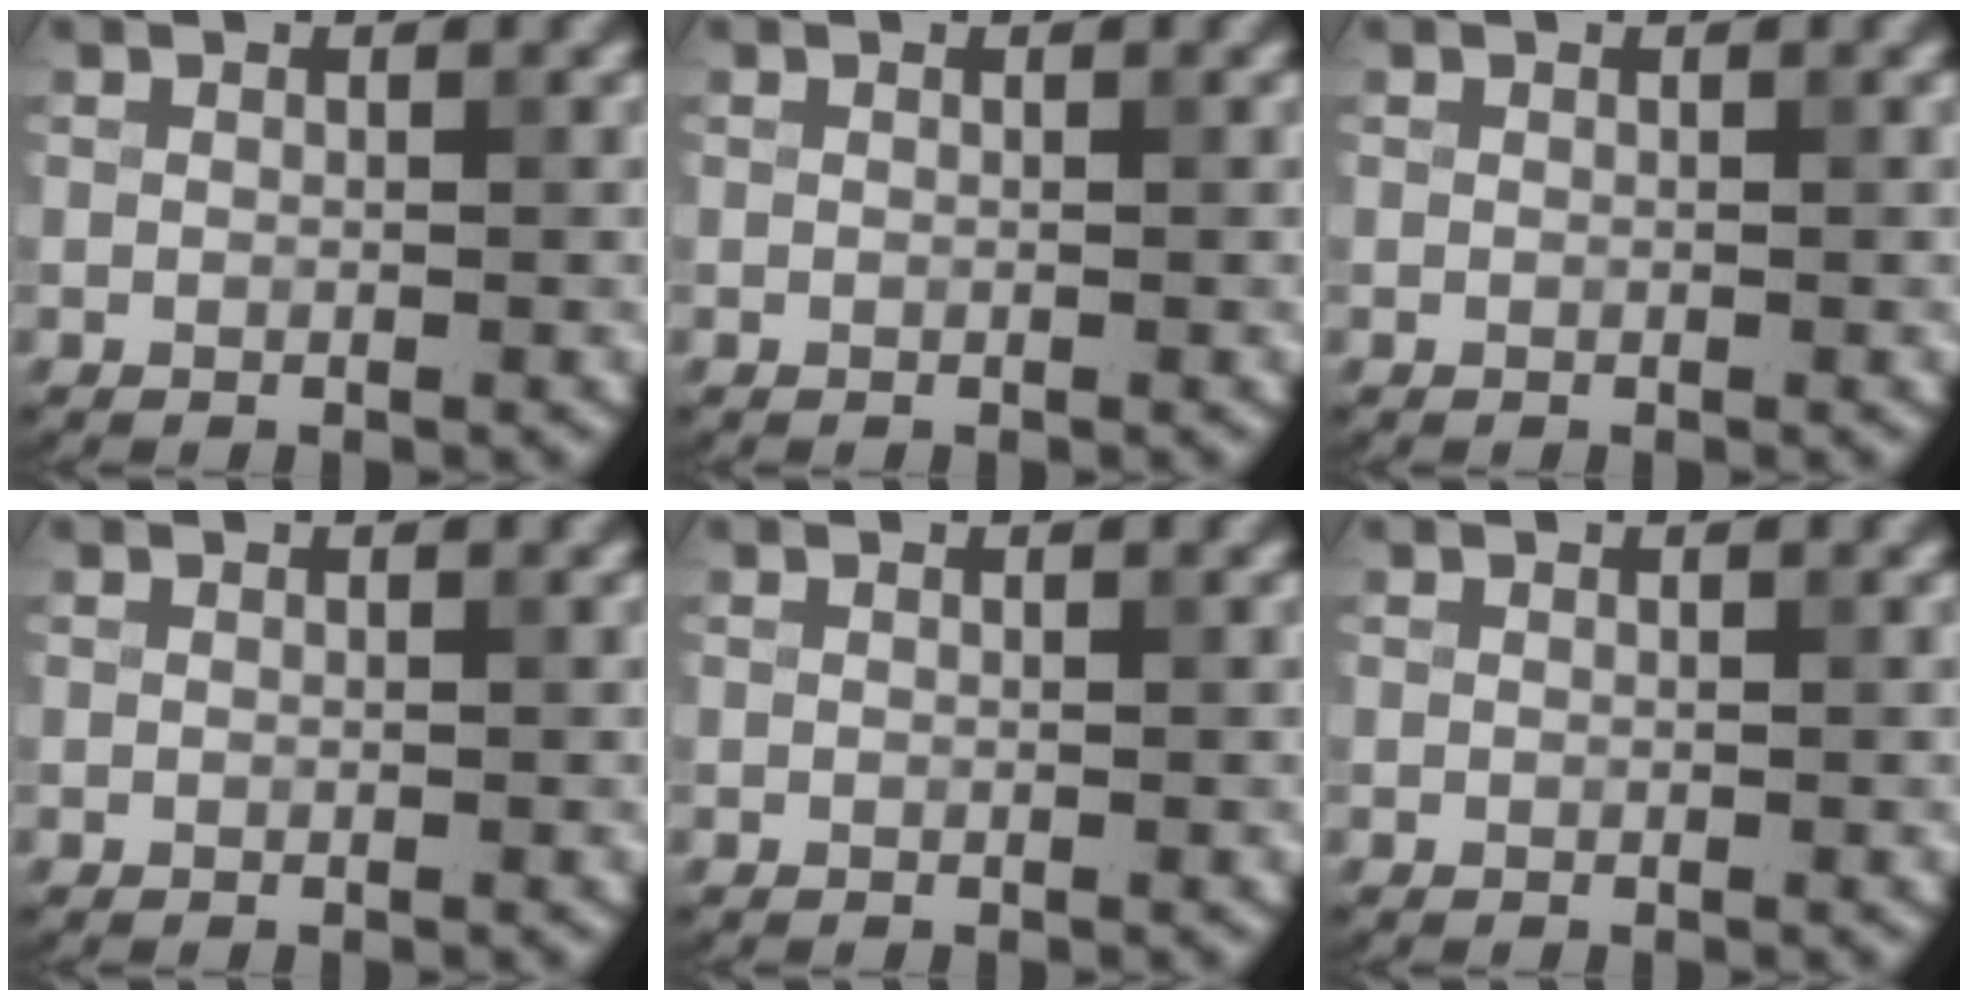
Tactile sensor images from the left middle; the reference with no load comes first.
{"total": 0.0}
{"total": 0.0}
{"total": 0.0}
{"total": 0.0}
{"total": 0.0}